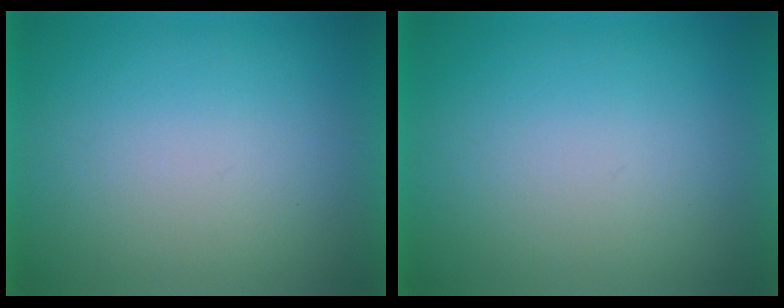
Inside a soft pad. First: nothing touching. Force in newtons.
{"total": 0.0}